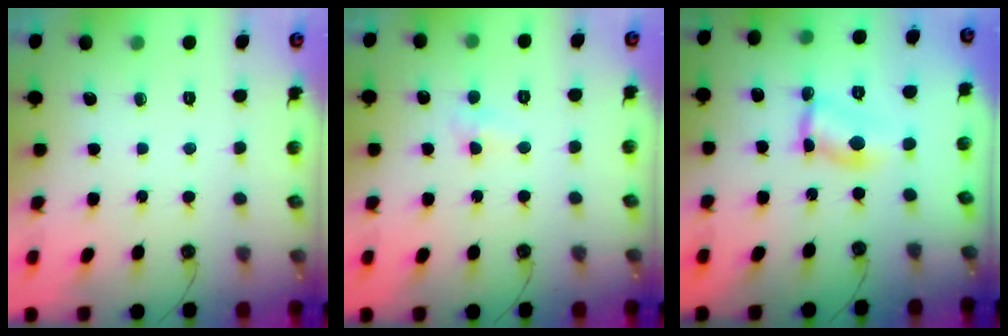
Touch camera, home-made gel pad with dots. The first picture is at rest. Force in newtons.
{"total": 4.0, "press": 3.6, "slide": 1.7}
{"total": 5.1, "press": 5.1, "slide": 0.3}